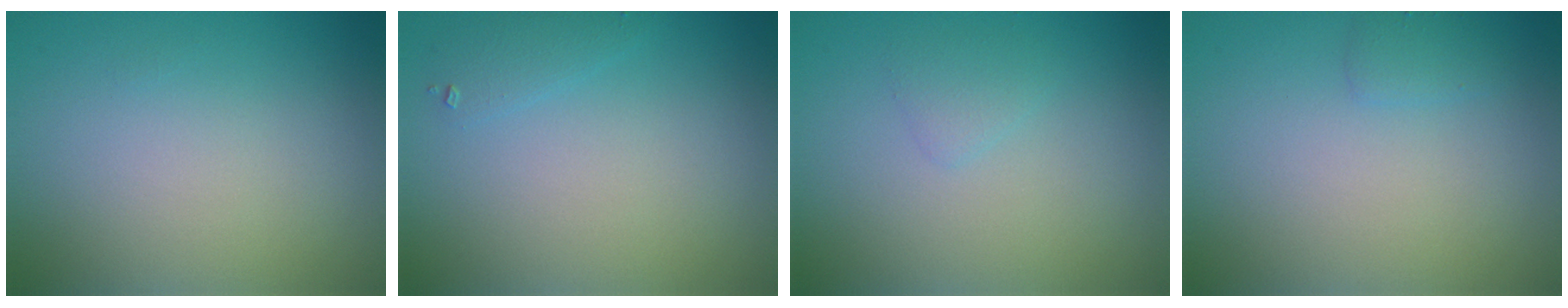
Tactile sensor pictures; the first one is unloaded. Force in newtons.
{"total": 1.1, "press": 1.1, "slide": 0.1}
{"total": 1.0, "press": 1.0, "slide": 0.1}
{"total": 1.0, "press": 0.9, "slide": 0.1}